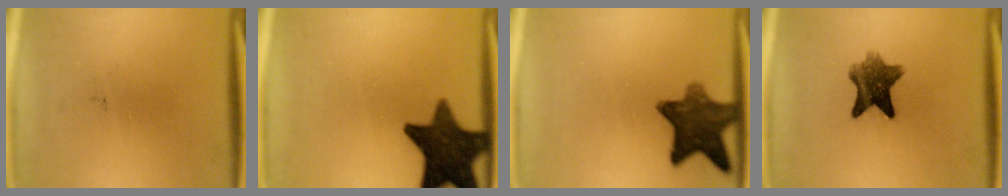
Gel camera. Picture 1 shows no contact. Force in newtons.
{"total": 14.3}
{"total": 10.1}
{"total": 7.8}